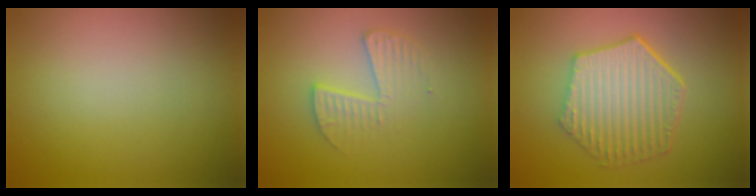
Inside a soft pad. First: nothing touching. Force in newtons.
{"total": 2.3, "press": 2.3, "slide": 0.3}
{"total": 6.3, "press": 4.6, "slide": 4.3}